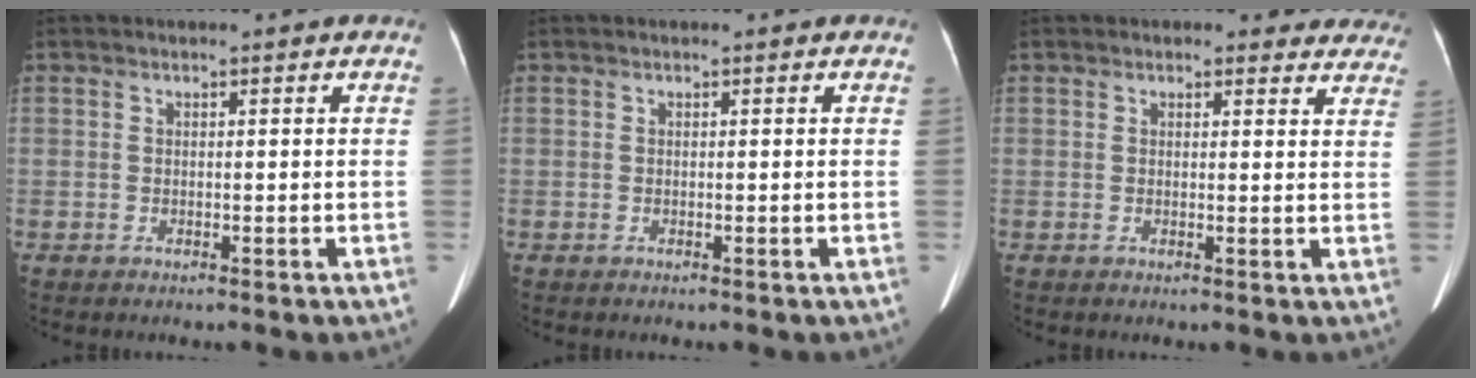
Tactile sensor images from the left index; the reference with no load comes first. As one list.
[{"total": 0.0}, {"total": 8.1, "force": [7.4, 3.0, 1.1], "torque": [0.033, -0.007, 0.051]}]